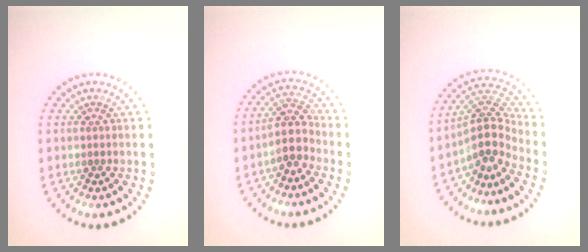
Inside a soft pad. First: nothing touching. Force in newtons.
{"total": 3.0, "press": 2.5, "slide": 1.6}
{"total": 4.0, "press": 2.9, "slide": 2.8}